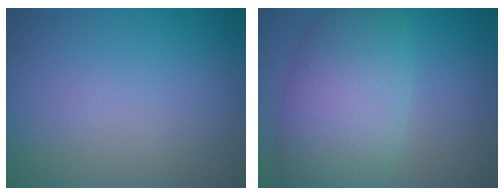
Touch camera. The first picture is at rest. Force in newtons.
{"total": 7.4, "press": 7.4, "slide": 0.2}